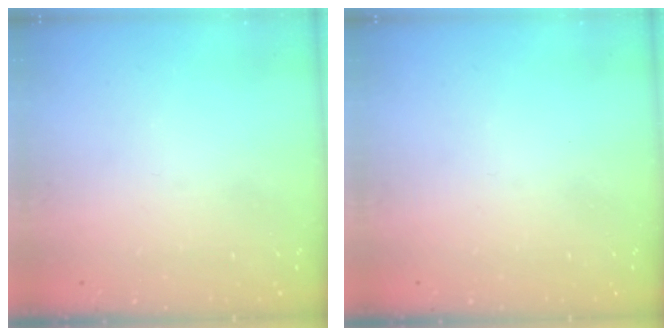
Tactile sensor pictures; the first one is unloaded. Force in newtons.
{"total": 0.0}